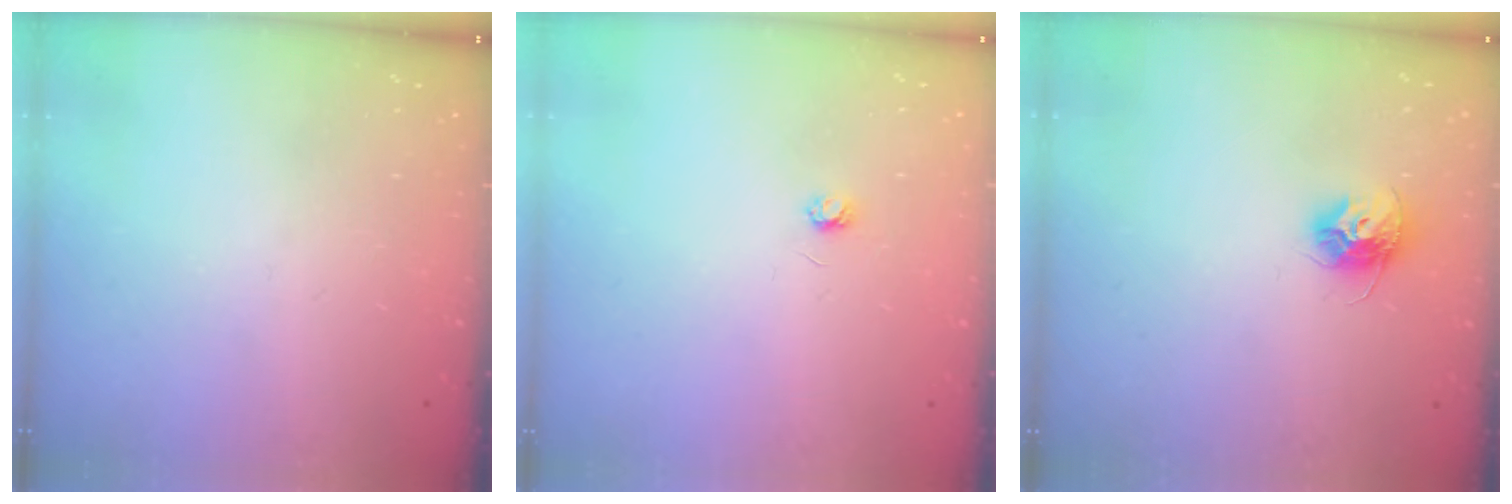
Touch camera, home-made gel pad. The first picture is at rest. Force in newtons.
{"total": 2.9, "press": 2.9, "slide": 0.3}
{"total": 9.8, "press": 9.8, "slide": 0.3}